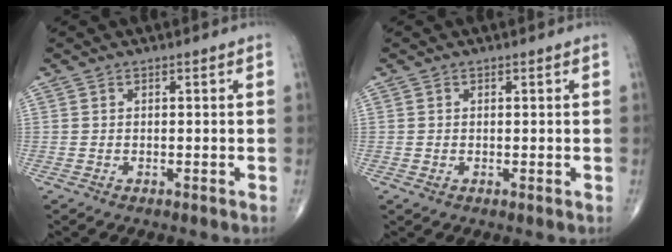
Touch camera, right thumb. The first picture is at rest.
{"total": 0.8, "force": [-0.1, 0.4, 0.7], "torque": [-0.015, -0.002, 0.000]}